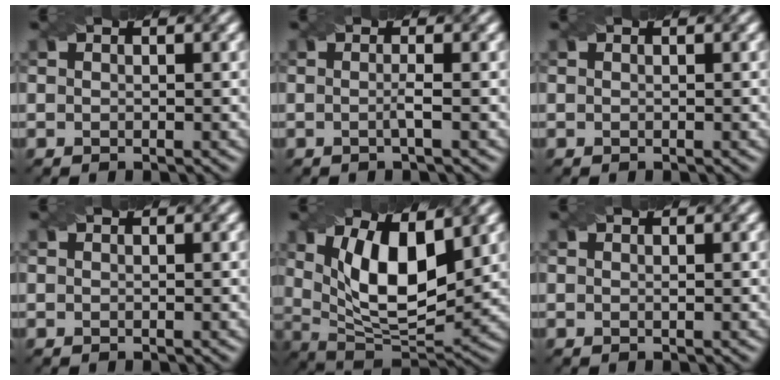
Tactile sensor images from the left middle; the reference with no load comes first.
{"total": 1.2, "force": [-0.3, 0.2, 1.2], "torque": [-0.021, -0.003, -0.008]}
{"total": 0.0}
{"total": 0.0}
{"total": 10.3, "force": [2.9, 4.4, 8.9], "torque": [-0.149, -0.008, 0.048]}
{"total": 0.0}